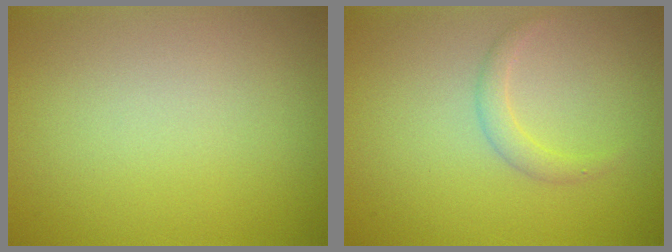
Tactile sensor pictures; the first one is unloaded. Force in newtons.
{"total": 1.3, "press": 1.3, "slide": 0.1}